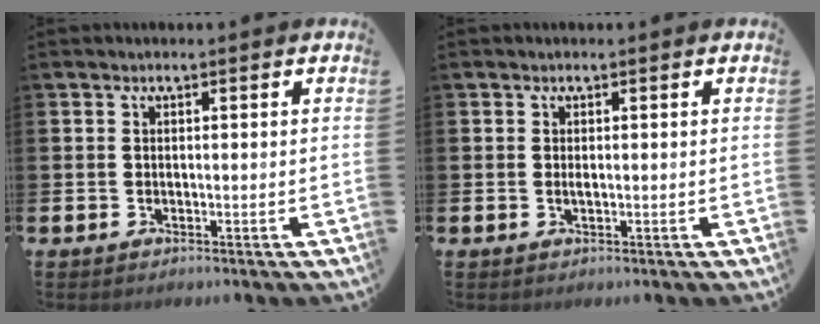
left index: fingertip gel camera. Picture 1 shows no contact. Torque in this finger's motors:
{"motor_torque": [0.19, -0.04, -0.01, 0.00]}